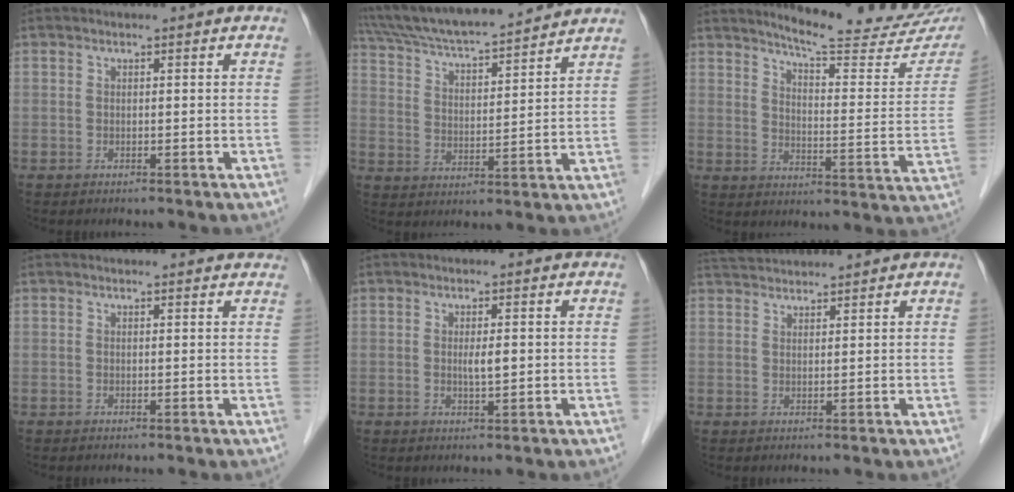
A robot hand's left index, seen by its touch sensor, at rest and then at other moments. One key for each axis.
{"total": 18.3, "fx": 16.8, "fy": 1.4, "fz": 7.2, "tx": -0.131, "ty": 0.025, "tz": 0.272}
{"total": 19.5, "fx": 17.5, "fy": 1.9, "fz": 8.3, "tx": -0.109, "ty": -0.075, "tz": 0.211}
{"total": 3.9, "fx": 3.7, "fy": 0.9, "fz": 0.7, "tx": -0.008, "ty": 0.006, "tz": 0.029}
{"total": 1.9, "fx": 0.0, "fy": 0.3, "fz": 1.9, "tx": -0.036, "ty": -0.004, "tz": 0.001}
{"total": 5.4, "fx": 5.2, "fy": 0.1, "fz": 1.2, "tx": -0.025, "ty": 0.037, "tz": 0.093}